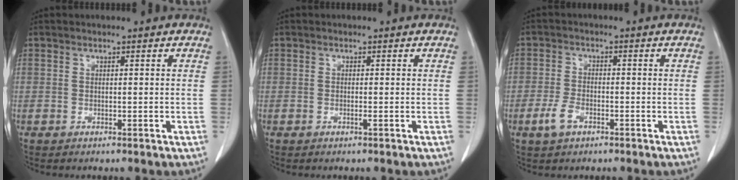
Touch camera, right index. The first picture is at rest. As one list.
[{"total": 0.5, "force": [-0.2, -0.1, 0.5], "torque": [-0.010, 0.000, -0.004]}, {"total": 3.8, "force": [-1.9, 2.2, 2.5], "torque": [-0.057, 0.001, -0.033]}]